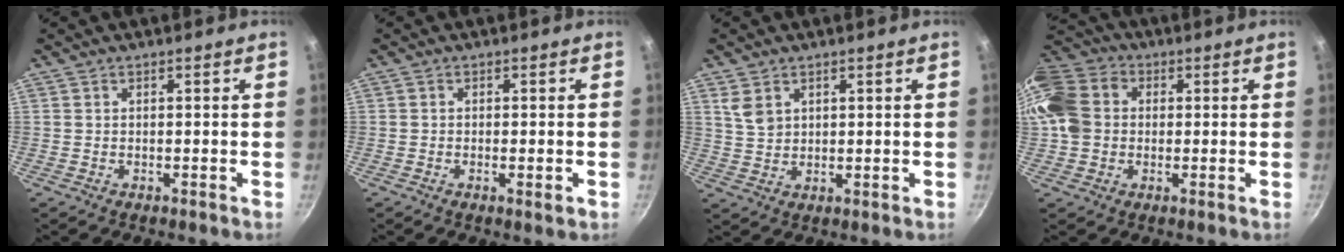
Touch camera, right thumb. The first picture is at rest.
{"total": 2.0, "force": [-0.6, 0.5, 1.8], "torque": [-0.035, -0.002, -0.013]}
{"total": 4.5, "force": [2.2, 3.1, 2.4], "torque": [-0.036, -0.005, 0.051]}
{"total": 15.8, "force": [1.6, 13.1, 8.7], "torque": [-0.183, 0.032, 0.016]}